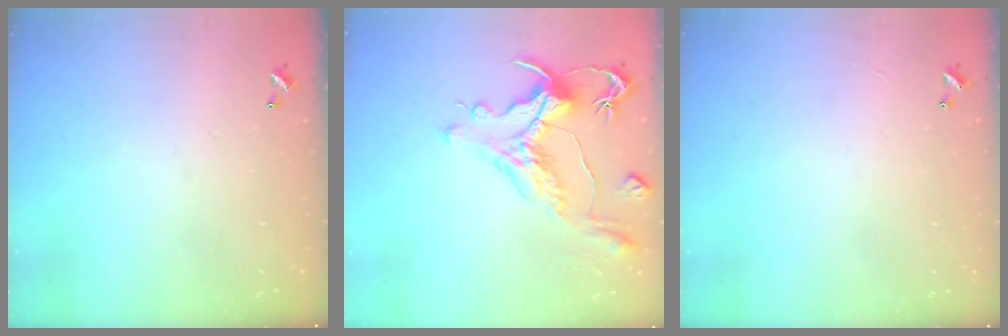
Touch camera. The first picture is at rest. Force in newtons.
{"total": 2.4, "press": 1.9, "slide": 1.4}
{"total": 1.3, "press": 1.2, "slide": 0.5}